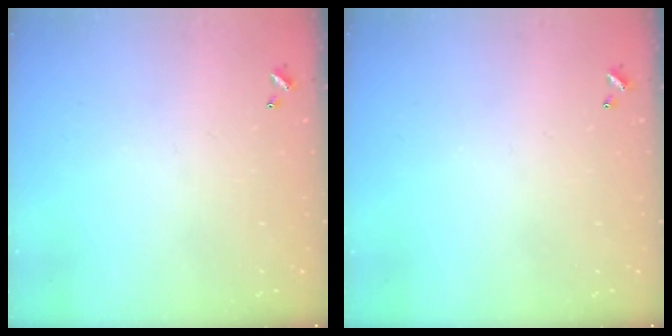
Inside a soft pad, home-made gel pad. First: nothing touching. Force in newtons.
{"total": 0.0}